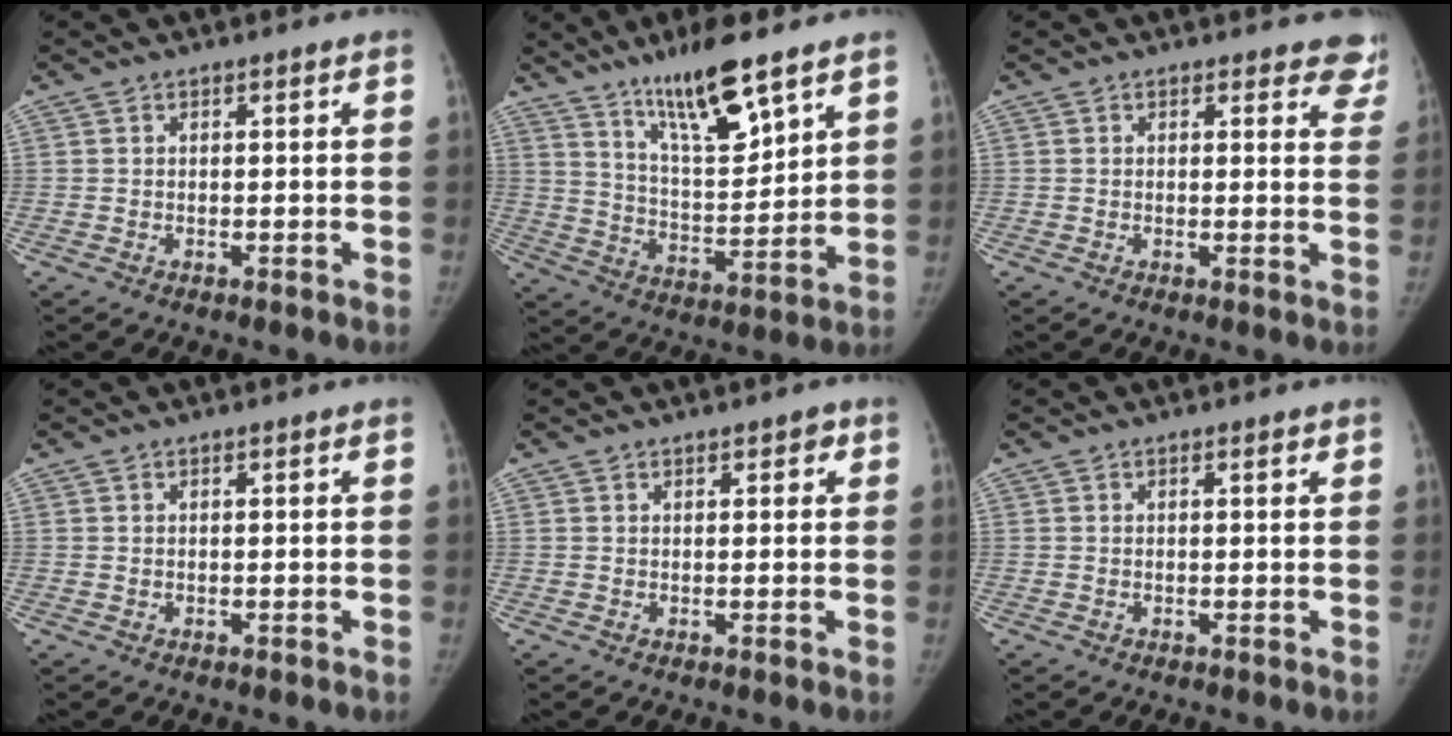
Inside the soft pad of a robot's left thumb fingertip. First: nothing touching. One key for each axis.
{"total": 14.2, "fx": 9.7, "fy": 3.2, "fz": 9.8, "tx": -0.151, "ty": -0.059, "tz": 0.180}
{"total": 6.4, "fx": 5.6, "fy": 2.7, "fz": 1.3, "tx": 0.035, "ty": -0.025, "tz": 0.036}
{"total": 0.0}
{"total": 2.0, "fx": 1.1, "fy": 1.1, "fz": 1.3, "tx": -0.002, "ty": 0.000, "tz": 0.012}
{"total": 0.8, "fx": 0.5, "fy": 0.3, "fz": 0.6, "tx": -0.006, "ty": -0.001, "tz": 0.006}